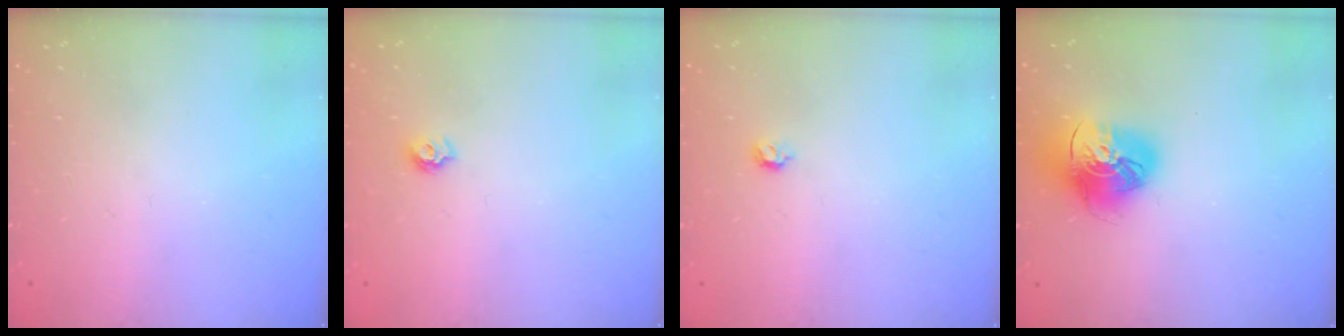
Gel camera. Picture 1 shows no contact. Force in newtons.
{"total": 5.7, "press": 5.7, "slide": 0.6}
{"total": 4.6, "press": 4.5, "slide": 0.9}
{"total": 15.6, "press": 15.5, "slide": 1.7}